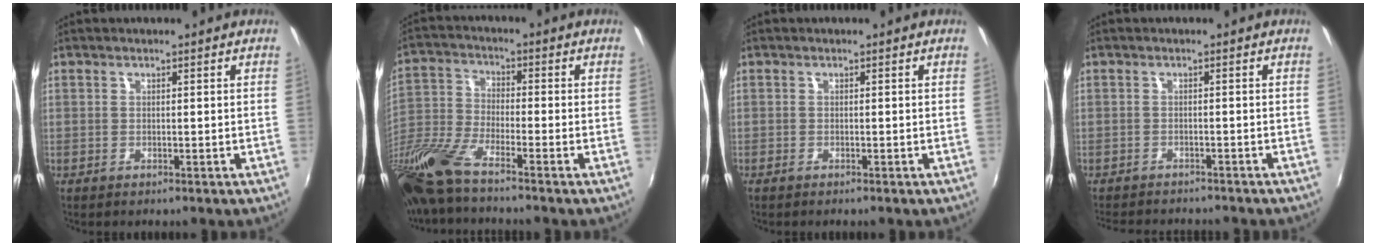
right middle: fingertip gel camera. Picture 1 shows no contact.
{"total": 15.1, "force": [-11.4, 2.6, 9.6], "torque": [-0.218, -0.036, -0.231]}
{"total": 0.8, "force": [-0.7, 0.2, 0.4], "torque": [-0.008, -0.003, -0.015]}
{"total": 7.5, "force": [-6.9, 1.4, 2.5], "torque": [-0.064, -0.014, -0.101]}